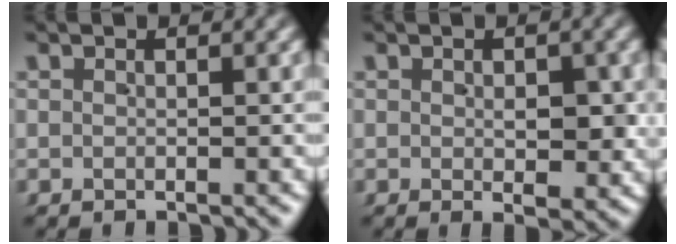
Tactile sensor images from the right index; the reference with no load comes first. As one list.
[{"total": 3.3, "force": [-0.1, 1.9, 2.7], "torque": [-0.032, -0.014, 0.006]}]